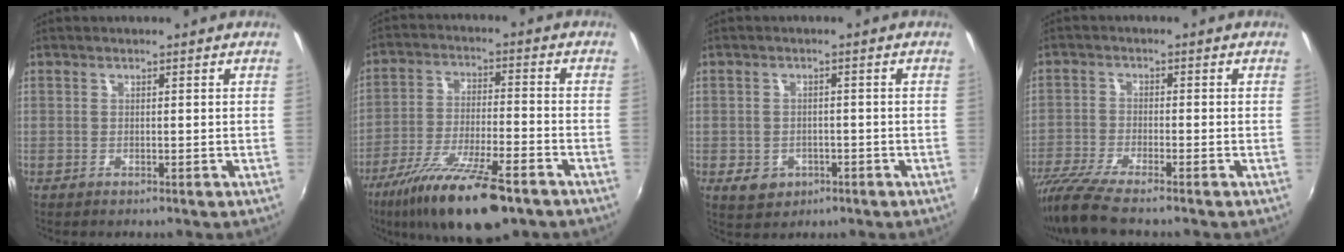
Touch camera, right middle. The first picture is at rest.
{"total": 17.6, "force": [-12.2, 4.2, 12.1], "torque": [-0.235, -0.044, -0.208]}
{"total": 4.5, "force": [-1.8, 3.7, 1.8], "torque": [-0.046, 0.001, -0.018]}
{"total": 8.2, "force": [-7.1, 0.3, 4.1], "torque": [-0.102, -0.029, -0.132]}